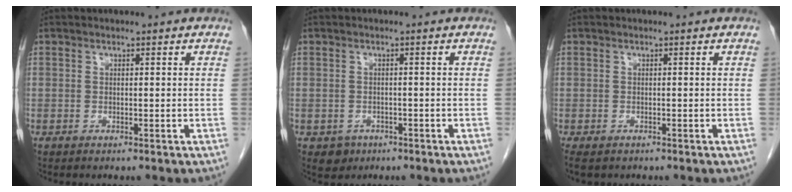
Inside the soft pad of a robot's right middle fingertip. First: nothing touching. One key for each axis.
{"total": 2.3, "fx": -1.2, "fy": 1.9, "fz": 0.4, "tx": -0.005, "ty": 0.006, "tz": -0.012}
{"total": 3.0, "fx": -2.2, "fy": 1.6, "fz": 1.3, "tx": -0.024, "ty": -0.006, "tz": -0.031}